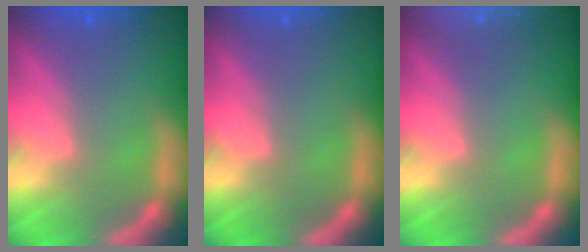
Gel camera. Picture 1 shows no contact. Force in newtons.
{"total": 0.0}
{"total": 9.0}